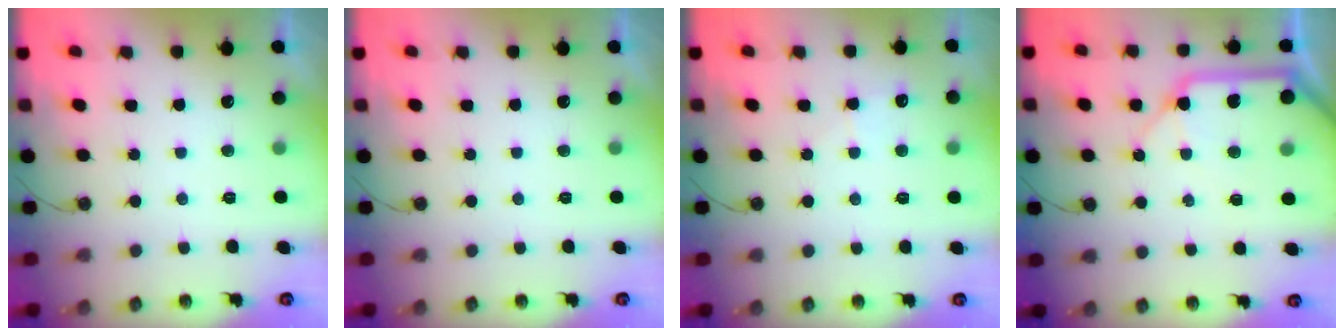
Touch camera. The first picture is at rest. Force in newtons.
{"total": 0.0}
{"total": 4.9, "press": 4.8, "slide": 0.6}
{"total": 14.0, "press": 13.9, "slide": 1.9}